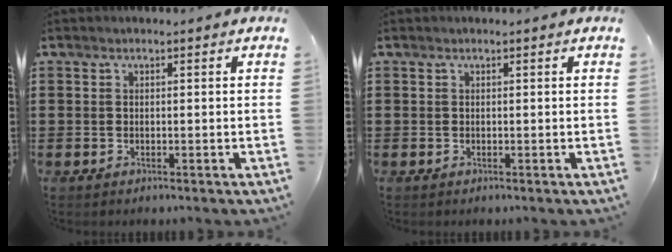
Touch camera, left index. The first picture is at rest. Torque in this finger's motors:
{"motor_torque": [0.00, 0.00, 0.00, 0.00]}